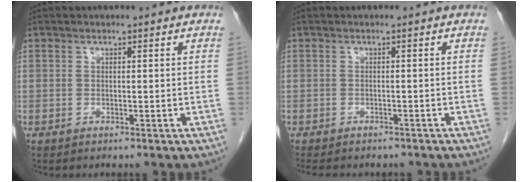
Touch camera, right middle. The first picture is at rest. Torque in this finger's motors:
{"motor_torque": [0.43, -0.32, 0.04, 0.04]}